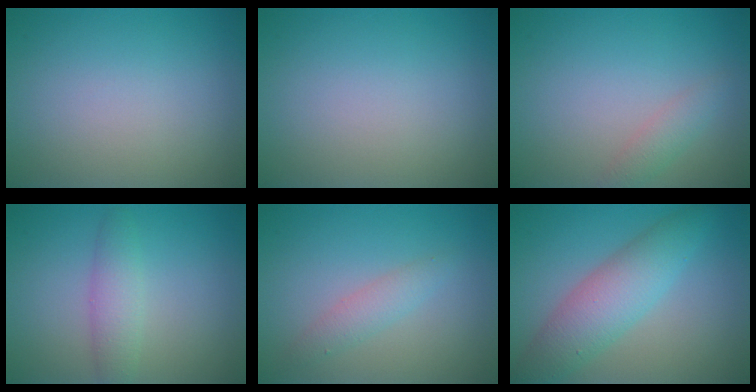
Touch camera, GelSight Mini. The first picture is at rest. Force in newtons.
{"total": 0.0}
{"total": 1.5, "press": 1.5, "slide": 0.0}
{"total": 2.5, "press": 2.5, "slide": 0.1}
{"total": 1.8, "press": 1.8, "slide": 0.1}
{"total": 5.2, "press": 5.2, "slide": 0.0}